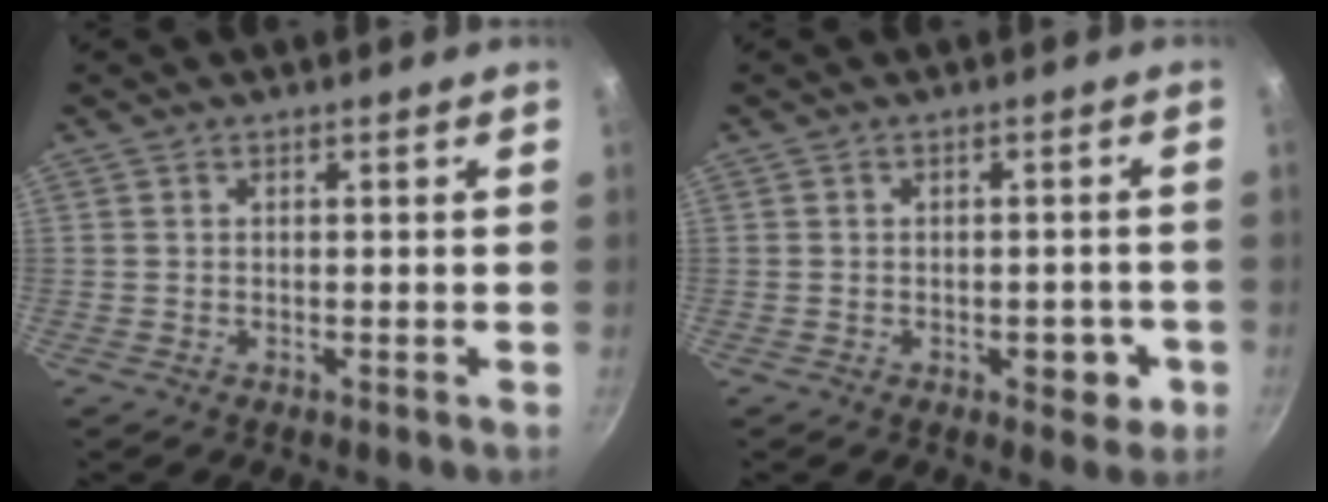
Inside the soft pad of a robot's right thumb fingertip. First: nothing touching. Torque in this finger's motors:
{"motor_torque": [0.74, 0.24, 0.36, 0.57, 0.09]}